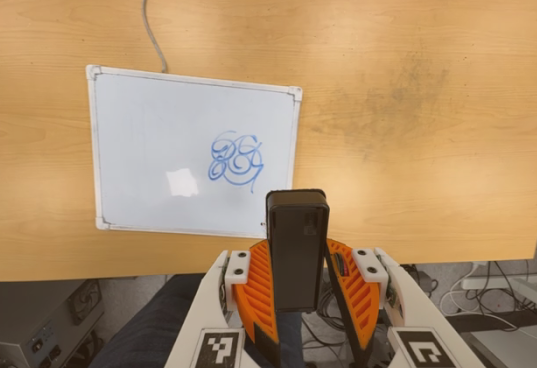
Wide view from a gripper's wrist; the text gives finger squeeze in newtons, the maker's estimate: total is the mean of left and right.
{"total": 4.7, "left": 4.4, "right": 5.0}